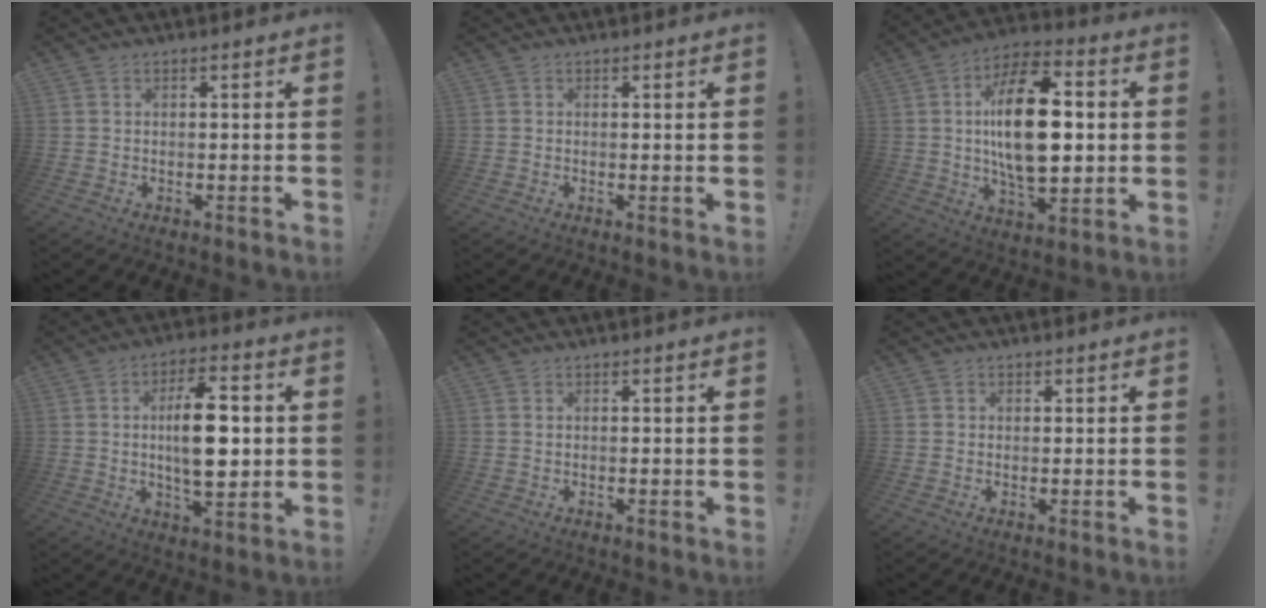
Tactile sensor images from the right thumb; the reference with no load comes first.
{"total": 0.6, "force": [0.4, -0.1, 0.4], "torque": [0.007, -0.007, 0.005]}
{"total": 22.9, "force": [1.7, 12.0, 19.4], "torque": [-0.341, 0.006, 0.022]}
{"total": 14.8, "force": [0.9, 6.5, 13.2], "torque": [-0.224, -0.002, 0.006]}
{"total": 0.6, "force": [0.4, -0.2, 0.4], "torque": [-0.001, -0.004, 0.006]}
{"total": 0.9, "force": [0.5, 0.7, 0.1], "torque": [0.006, -0.003, 0.009]}